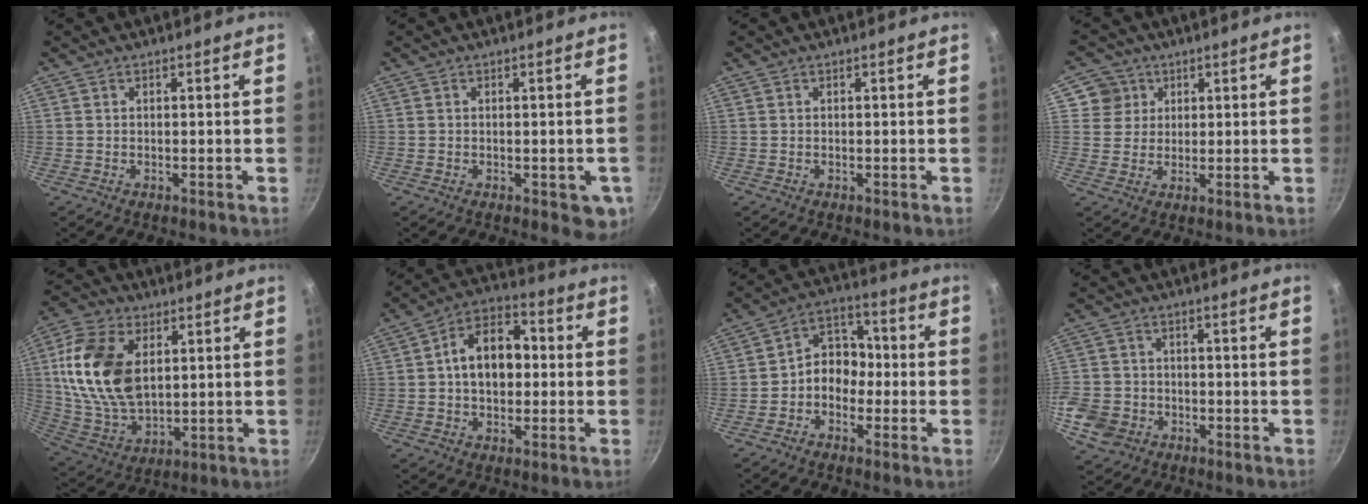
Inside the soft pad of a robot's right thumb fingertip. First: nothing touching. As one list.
[{"total": 5.0, "force": [-1.3, 2.5, 4.1], "torque": [-0.034, -0.002, -0.014]}, {"total": 0.0}, {"total": 5.4, "force": [2.2, 4.9, 0.4], "torque": [0.035, 0.006, 0.033]}, {"total": 18.7, "force": [4.0, 11.7, 14.0], "torque": [-0.256, -0.009, 0.085]}, {"total": 12.4, "force": [0.6, 8.5, 9.0], "torque": [-0.104, 0.031, -0.006]}, {"total": 8.0, "force": [-1.8, 6.4, 4.4], "torque": [-0.025, 0.039, -0.046]}, {"total": 9.4, "force": [-3.7, 7.7, 3.9], "torque": [-0.083, 0.025, -0.070]}]